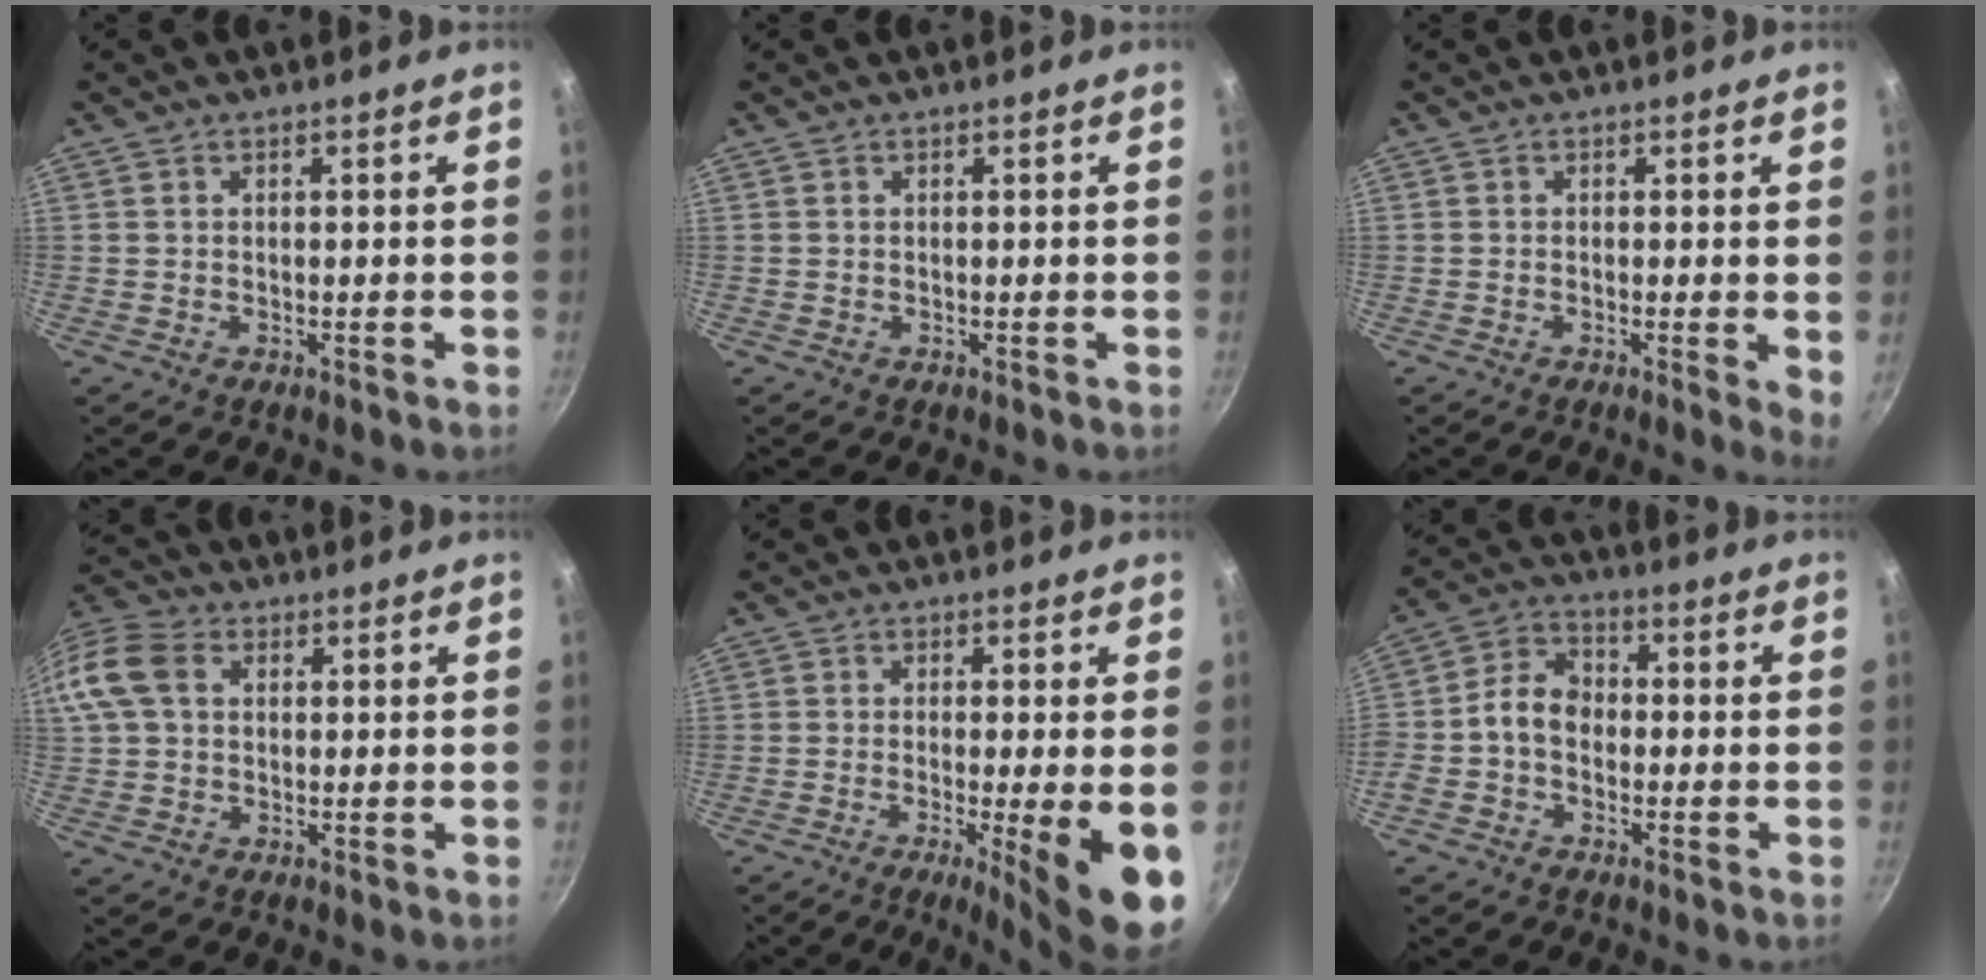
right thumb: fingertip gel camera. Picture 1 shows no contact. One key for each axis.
{"total": 0.0}
{"total": 3.1, "fx": 0.0, "fy": 0.6, "fz": 3.0, "tx": -0.035, "ty": -0.009, "tz": -0.005}
{"total": 11.6, "fx": 2.4, "fy": 8.7, "fz": 7.4, "tx": -0.156, "ty": 0.025, "tz": 0.032}
{"total": 11.0, "fx": -2.8, "fy": 1.1, "fz": 10.6, "tx": -0.147, "ty": -0.009, "tz": -0.037}
{"total": 7.1, "fx": -1.3, "fy": 5.4, "fz": 4.4, "tx": -0.062, "ty": 0.028, "tz": -0.044}